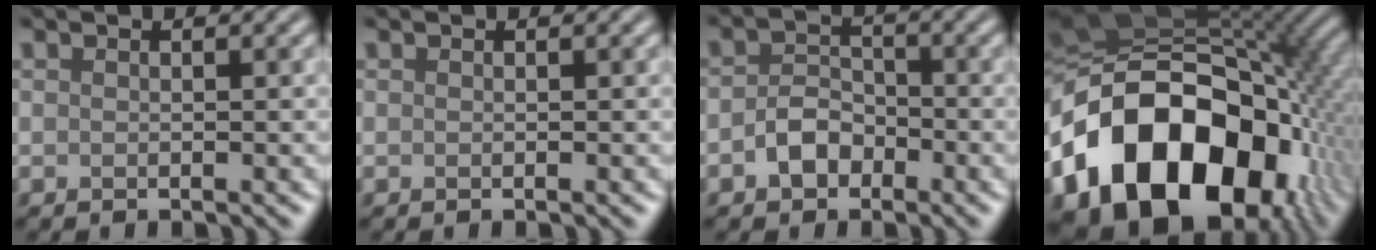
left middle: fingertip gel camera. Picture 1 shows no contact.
{"total": 0.0}
{"total": 2.9, "force": [-1.4, 2.1, 1.5], "torque": [-0.024, 0.006, -0.030]}
{"total": 20.2, "force": [-5.6, 13.8, 13.7], "torque": [-0.269, -0.011, -0.098]}